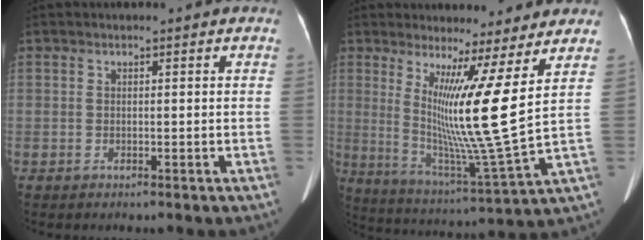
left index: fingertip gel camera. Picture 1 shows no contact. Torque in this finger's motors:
{"motor_torque": [1.49, -0.63, 0.30, 0.09]}